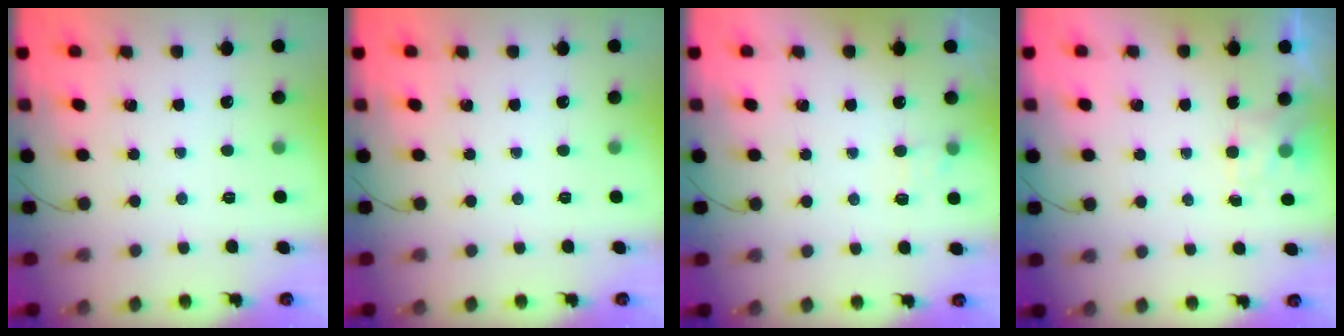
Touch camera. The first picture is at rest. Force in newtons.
{"total": 0.0}
{"total": 5.1, "press": 4.8, "slide": 1.5}
{"total": 2.2, "press": 1.8, "slide": 1.3}